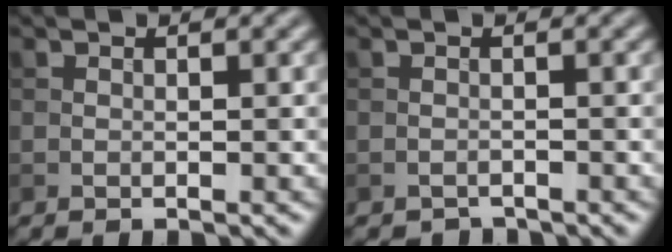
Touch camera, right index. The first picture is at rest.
{"total": 1.0, "force": [-1.0, 0.3, -0.1], "torque": [0.004, -0.002, -0.017]}